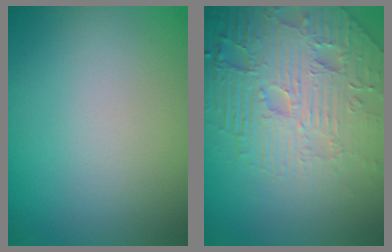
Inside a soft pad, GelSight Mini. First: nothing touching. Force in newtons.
{"total": 8.7, "press": 6.1, "slide": 6.2}